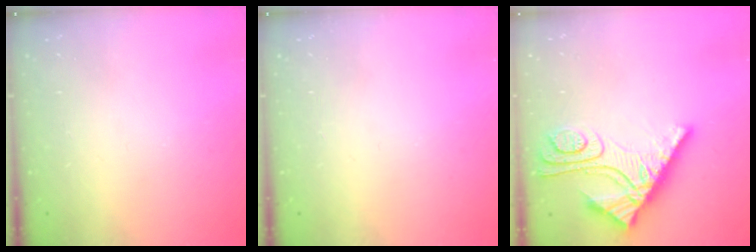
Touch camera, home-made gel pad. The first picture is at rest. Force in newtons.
{"total": 0.0}
{"total": 11.6, "press": 11.6, "slide": 1.1}